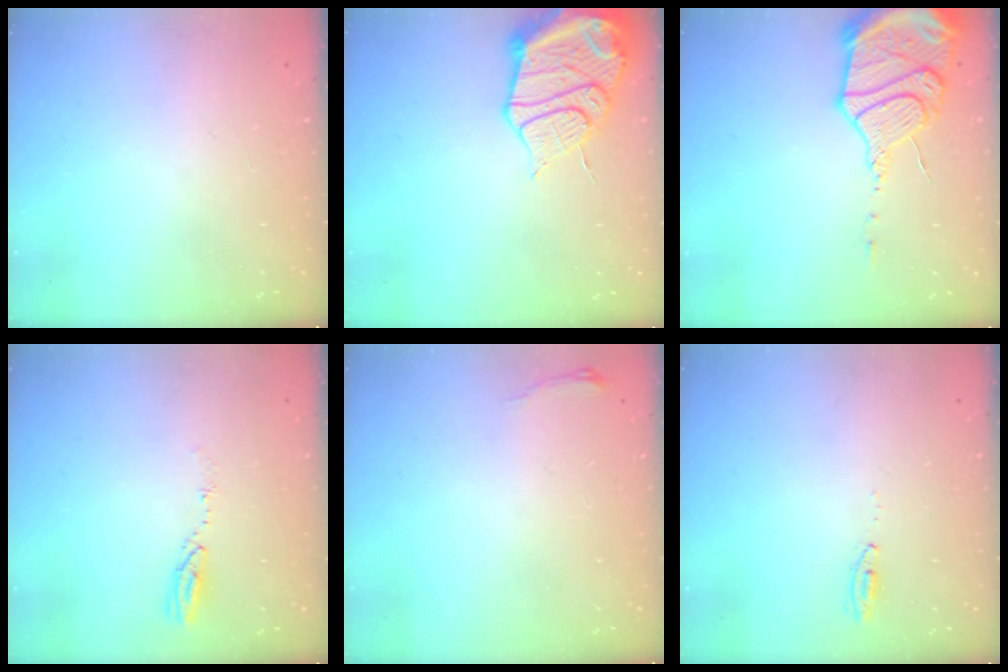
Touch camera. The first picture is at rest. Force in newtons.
{"total": 17.2, "press": 17.1, "slide": 1.7}
{"total": 17.0, "press": 16.9, "slide": 1.6}
{"total": 4.0, "press": 4.0, "slide": 0.4}
{"total": 3.1, "press": 3.1, "slide": 0.5}
{"total": 3.4, "press": 2.9, "slide": 1.7}